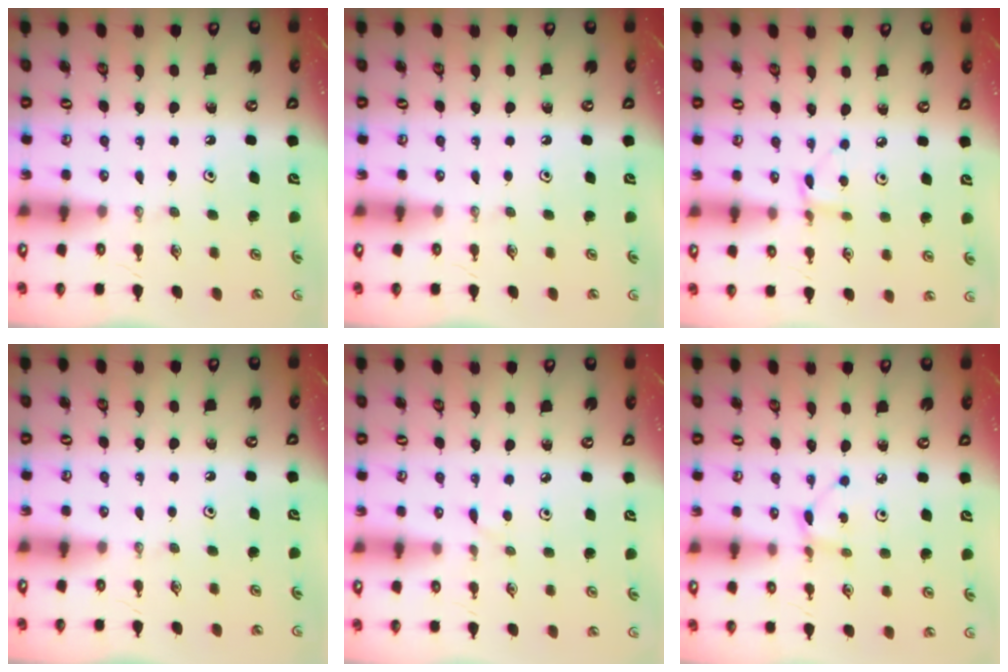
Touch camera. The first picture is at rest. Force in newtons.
{"total": 0.0}
{"total": 3.4, "press": 3.4, "slide": 0.5}
{"total": 0.0}
{"total": 2.6, "press": 2.6, "slide": 0.3}
{"total": 1.5, "press": 1.5, "slide": 0.2}